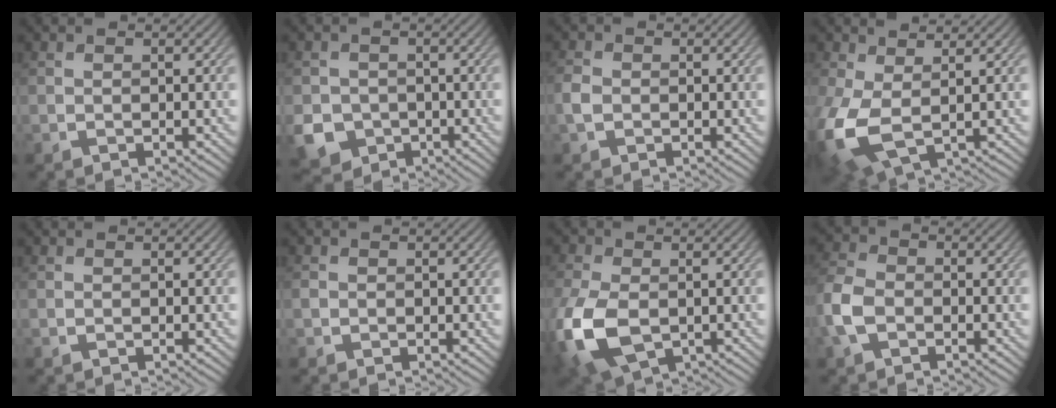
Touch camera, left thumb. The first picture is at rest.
{"total": 6.4, "force": [-2.5, 5.4, 2.3], "torque": [-0.060, -0.021, -0.054]}
{"total": 2.2, "force": [-0.6, 1.7, 1.3], "torque": [-0.032, -0.001, -0.019]}
{"total": 8.3, "force": [-0.4, 4.5, 7.0], "torque": [-0.192, -0.018, -0.006]}
{"total": 0.0}
{"total": 0.7, "force": [-0.1, 0.6, 0.2], "torque": [-0.004, -0.003, -0.005]}
{"total": 11.9, "force": [-3.0, 7.2, 9.0], "torque": [-0.247, -0.031, -0.048]}
{"total": 5.8, "force": [-2.1, 3.8, 3.9], "torque": [-0.109, 0.001, -0.055]}